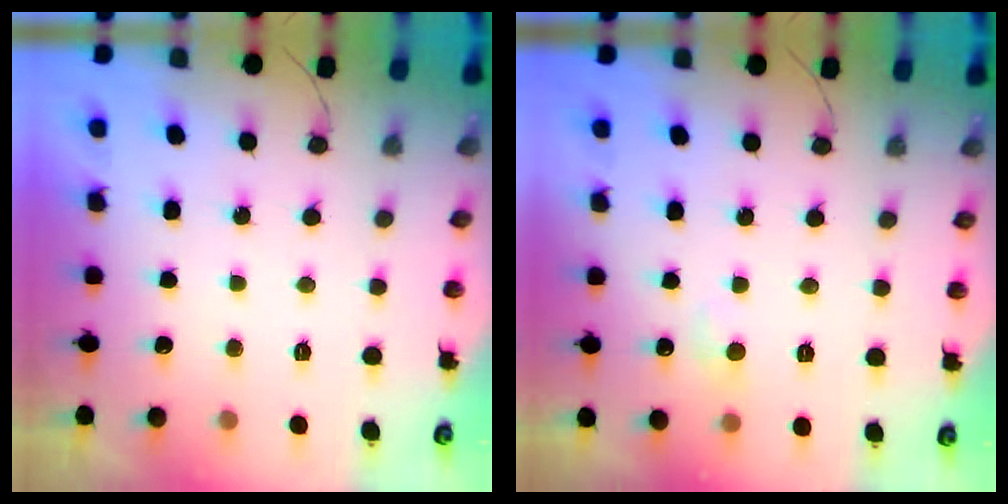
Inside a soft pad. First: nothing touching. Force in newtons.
{"total": 5.6, "press": 5.5, "slide": 0.7}